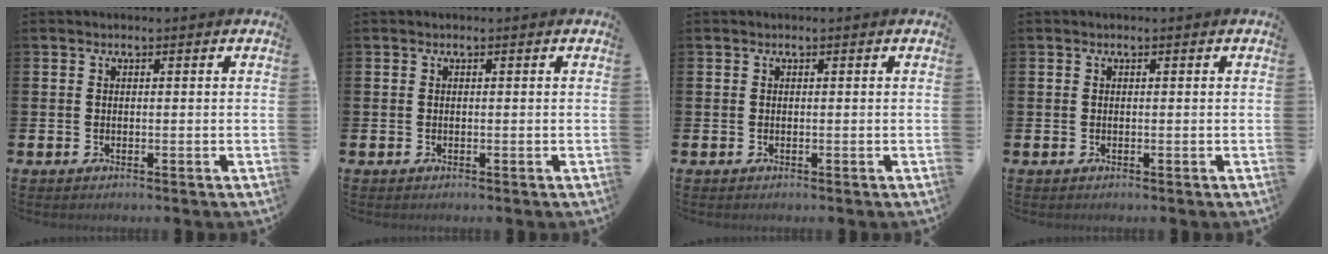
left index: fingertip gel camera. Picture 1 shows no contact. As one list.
[{"total": 0.0}, {"total": 0.0}, {"total": 0.0}]